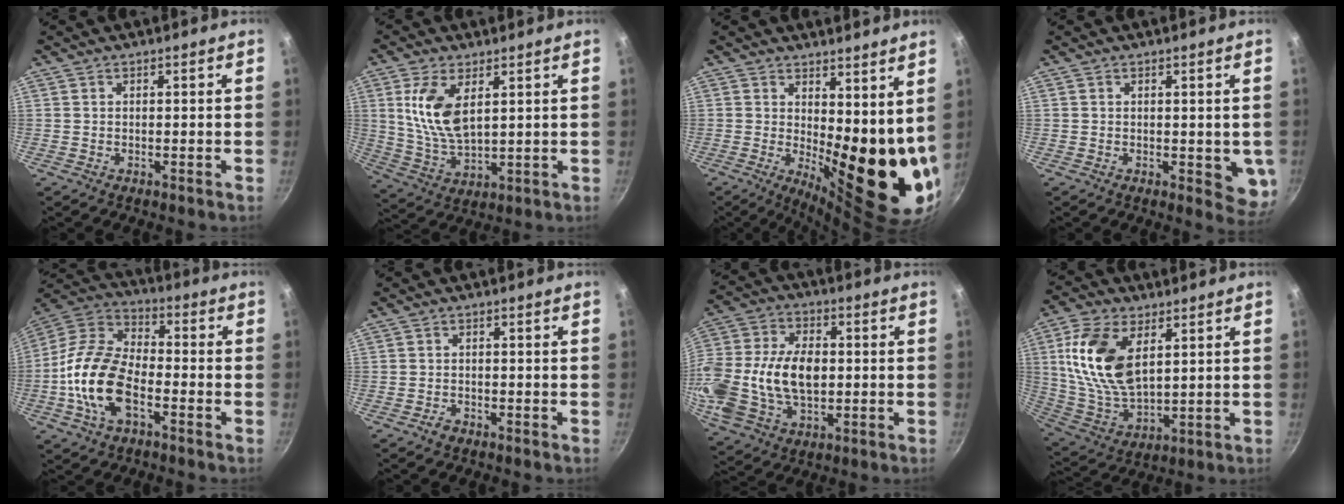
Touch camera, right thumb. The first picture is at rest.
{"total": 11.1, "force": [3.4, 5.6, 8.9], "torque": [-0.172, -0.022, 0.075]}
{"total": 16.0, "force": [3.6, 6.2, 14.3], "torque": [-0.161, -0.053, 0.063]}
{"total": 5.9, "force": [-0.2, 3.2, 4.9], "torque": [-0.043, -0.007, 0.002]}
{"total": 16.5, "force": [-4.8, 9.0, 13.0], "torque": [-0.233, 0.040, -0.111]}
{"total": 1.6, "force": [-1.1, 0.9, 0.6], "torque": [-0.010, 0.012, -0.020]}
{"total": 21.8, "force": [-0.6, 14.4, 16.3], "torque": [-0.334, 0.020, -0.008]}
{"total": 16.8, "force": [4.9, 9.4, 13.1], "torque": [-0.245, -0.015, 0.104]}